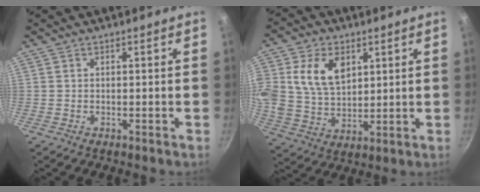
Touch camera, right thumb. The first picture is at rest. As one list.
[{"total": 12.8, "force": [3.9, 9.0, 8.2], "torque": [-0.136, -0.014, 0.077]}]